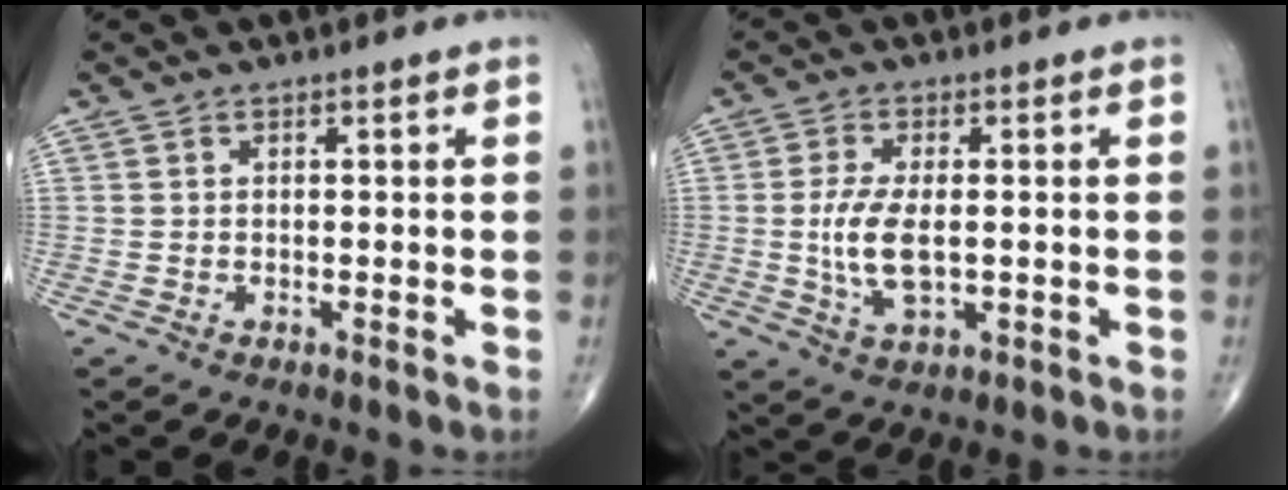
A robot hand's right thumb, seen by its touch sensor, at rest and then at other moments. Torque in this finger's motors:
{"motor_torque": [1.24, 2.81, 0.59, 0.45, 0.32]}